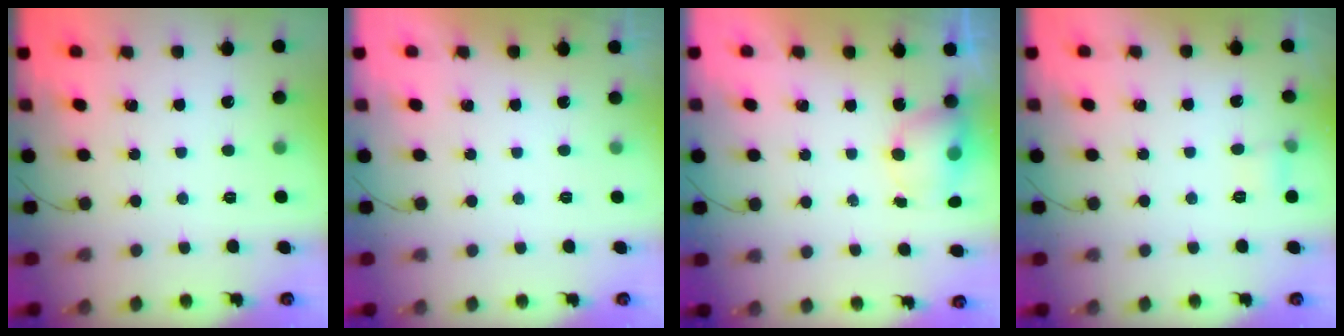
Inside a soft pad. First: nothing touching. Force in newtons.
{"total": 0.0}
{"total": 5.2, "press": 5.2, "slide": 0.5}
{"total": 3.7, "press": 3.5, "slide": 1.1}